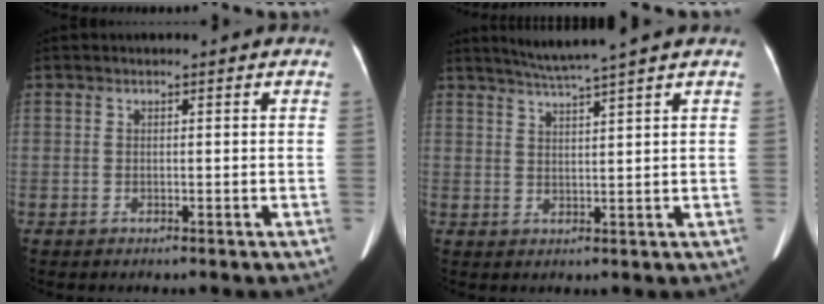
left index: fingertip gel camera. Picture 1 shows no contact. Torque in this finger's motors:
{"motor_torque": [-0.38, -0.15, -0.13, 0.01]}